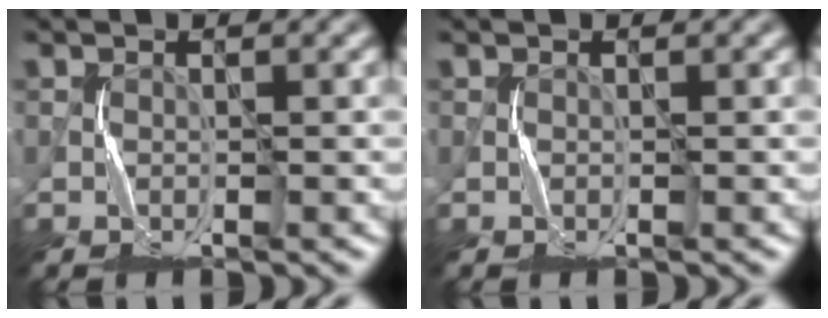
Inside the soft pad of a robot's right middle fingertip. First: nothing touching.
{"total": 0.0}